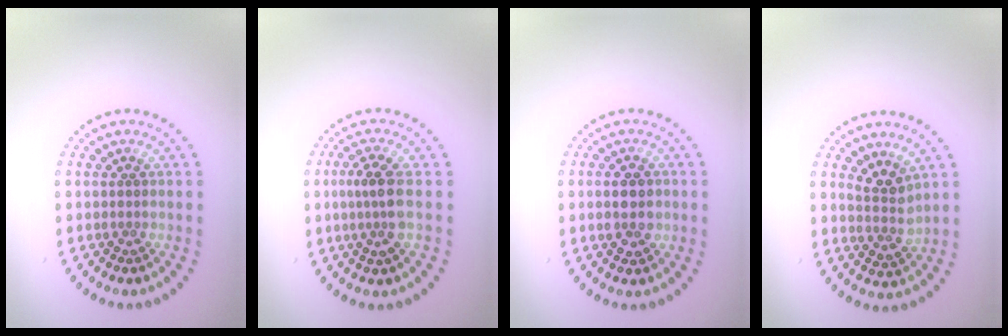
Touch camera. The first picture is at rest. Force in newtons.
{"total": 2.9, "press": 2.6, "slide": 1.3}
{"total": 2.7, "press": 2.7, "slide": 0.0}
{"total": 2.7, "press": 1.9, "slide": 1.8}